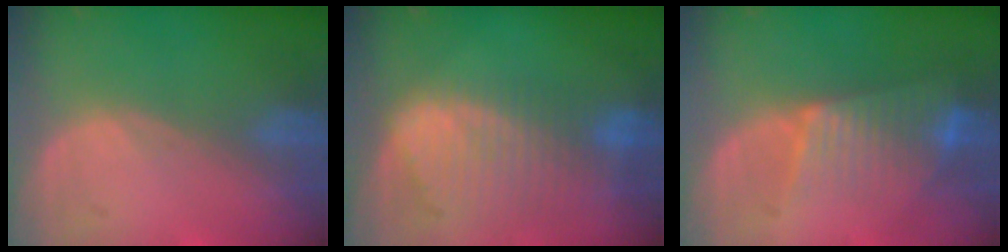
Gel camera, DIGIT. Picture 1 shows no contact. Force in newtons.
{"total": 9.2, "press": 8.1, "slide": 4.4}
{"total": 7.7, "press": 6.6, "slide": 4.0}